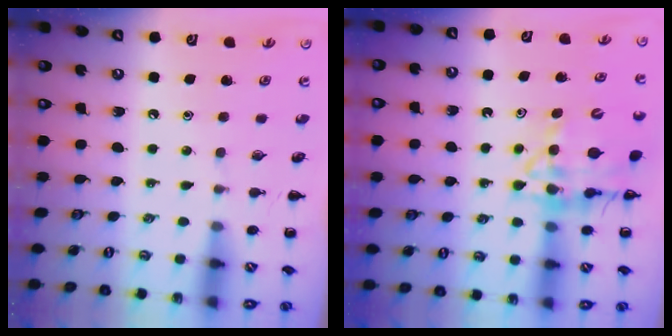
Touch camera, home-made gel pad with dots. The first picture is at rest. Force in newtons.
{"total": 14.6, "press": 14.1, "slide": 3.8}